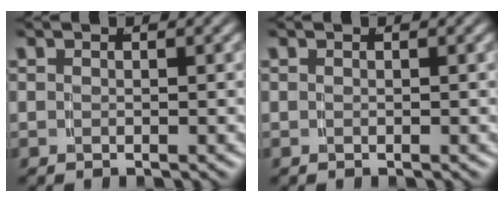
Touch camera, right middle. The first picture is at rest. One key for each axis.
{"total": 0.0}